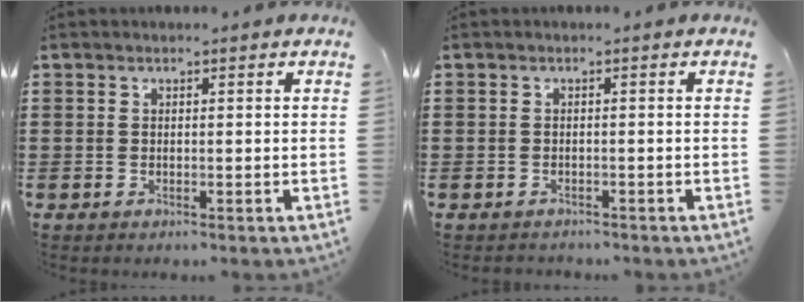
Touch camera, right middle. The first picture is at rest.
{"total": 0.9, "force": [-0.8, 0.2, -0.1], "torque": [0.000, 0.002, -0.019]}